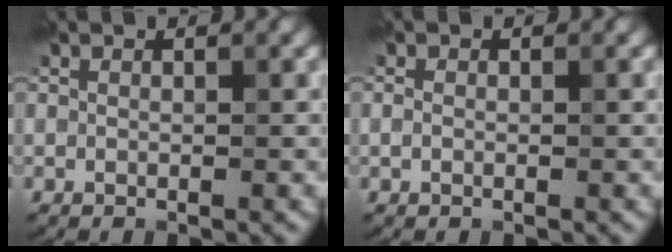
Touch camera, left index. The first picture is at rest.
{"total": 0.7, "force": [-0.2, 0.5, 0.4], "torque": [-0.010, 0.003, -0.006]}